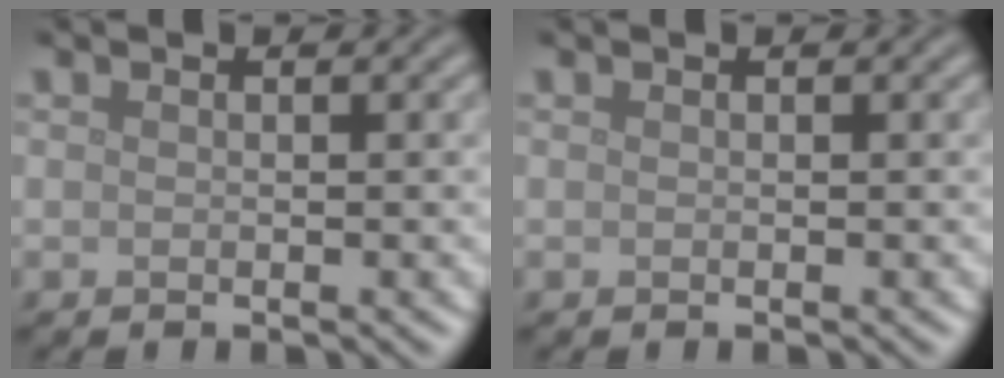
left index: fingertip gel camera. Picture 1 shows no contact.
{"total": 0.0}